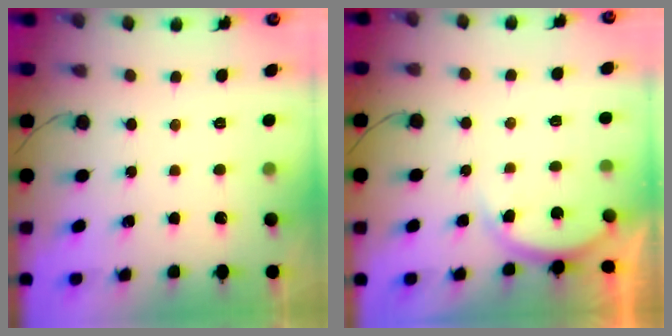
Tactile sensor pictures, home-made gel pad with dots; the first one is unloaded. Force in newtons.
{"total": 4.6, "press": 4.5, "slide": 0.4}